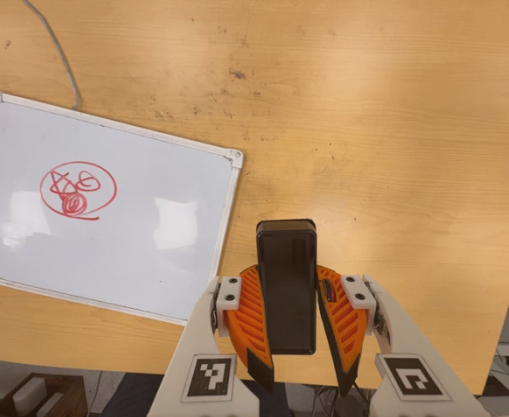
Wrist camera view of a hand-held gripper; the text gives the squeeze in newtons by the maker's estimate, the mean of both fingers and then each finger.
{"total": 10.7, "left": 8.5, "right": 13.0}